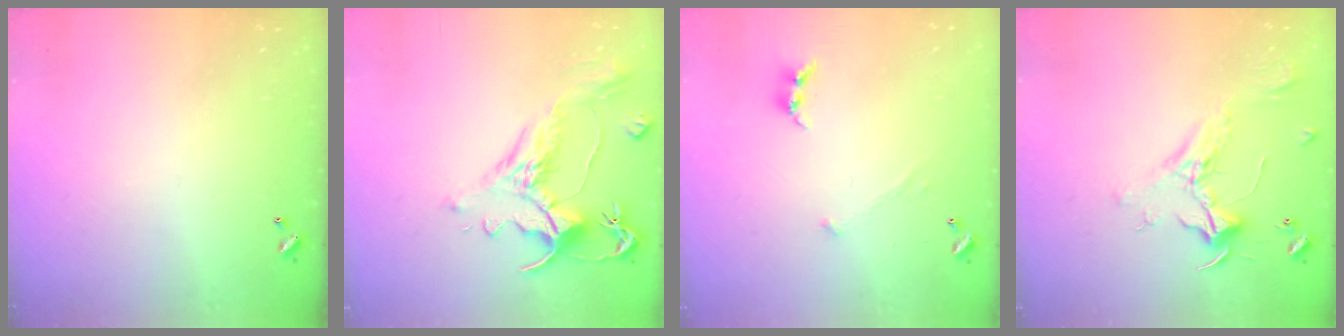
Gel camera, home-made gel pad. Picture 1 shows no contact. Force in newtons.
{"total": 1.6, "press": 0.4, "slide": 1.5}
{"total": 0.6, "press": 0.6, "slide": 0.3}
{"total": 2.3, "press": 2.2, "slide": 0.8}